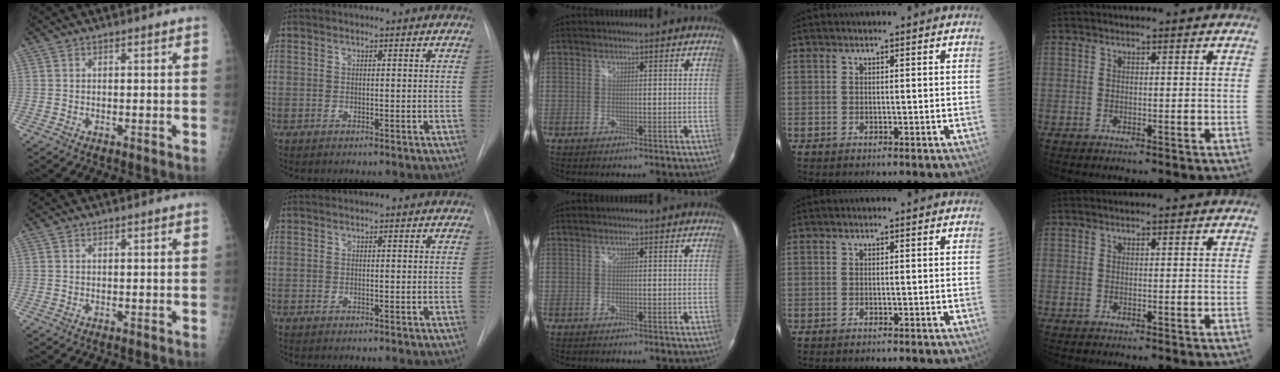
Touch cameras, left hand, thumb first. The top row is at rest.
{}